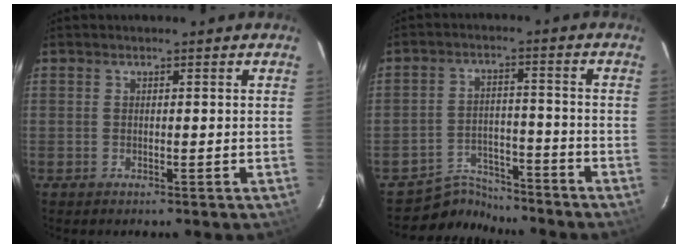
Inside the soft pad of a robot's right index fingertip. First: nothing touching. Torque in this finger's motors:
{"motor_torque": [-0.42, 0.08, -0.79, -0.21]}